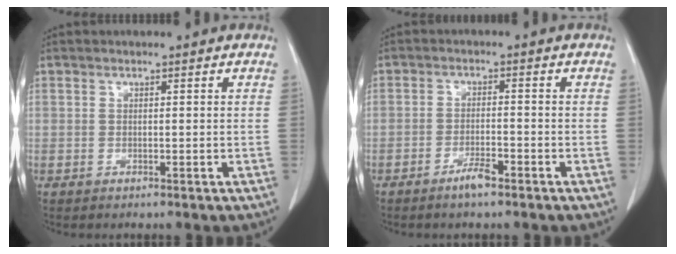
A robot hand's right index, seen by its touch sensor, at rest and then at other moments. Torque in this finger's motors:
{"motor_torque": [0.19, -0.05, 0.08, 0.03]}